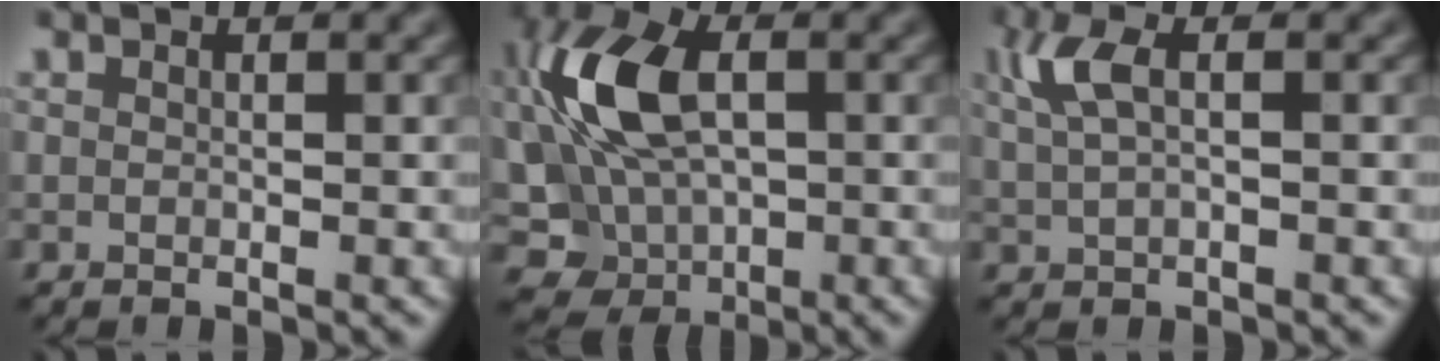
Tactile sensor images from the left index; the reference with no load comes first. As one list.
[{"total": 10.9, "force": [1.1, 7.1, 8.2], "torque": [-0.177, 0.005, 0.014]}, {"total": 3.3, "force": [1.2, 1.2, 2.8], "torque": [-0.066, 0.007, 0.022]}]